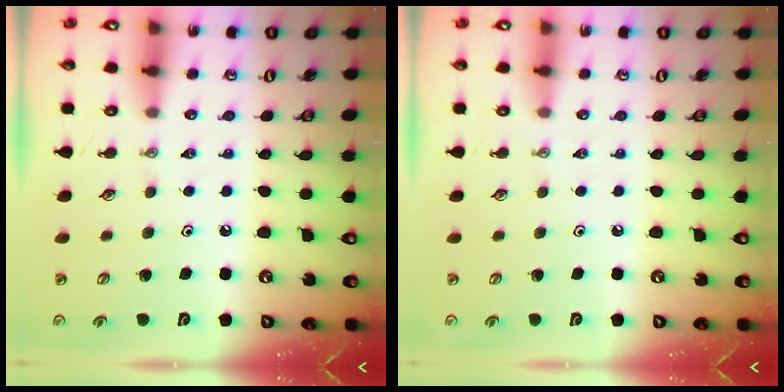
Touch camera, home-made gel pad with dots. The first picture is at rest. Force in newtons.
{"total": 0.0}